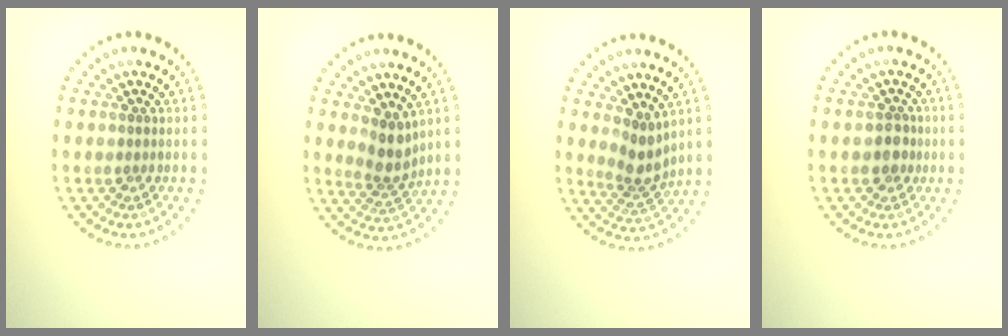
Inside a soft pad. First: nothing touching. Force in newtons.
{"total": 2.7, "press": 2.2, "slide": 1.6}
{"total": 2.7, "press": 2.0, "slide": 1.8}
{"total": 1.8, "press": 1.6, "slide": 0.6}